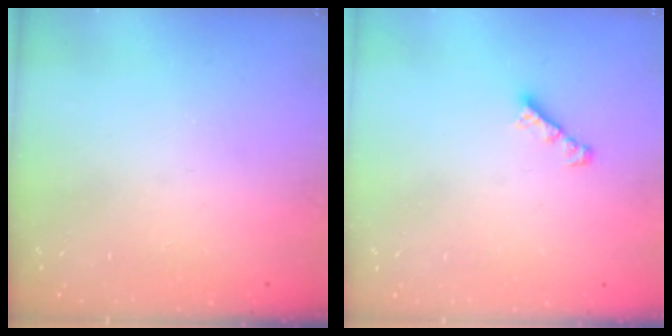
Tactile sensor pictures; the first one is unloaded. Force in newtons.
{"total": 2.4, "press": 2.4, "slide": 0.1}